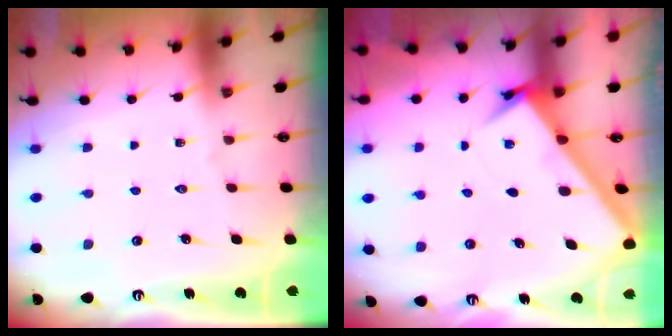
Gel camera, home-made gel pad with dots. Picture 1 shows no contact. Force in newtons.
{"total": 3.6, "press": 3.5, "slide": 0.3}